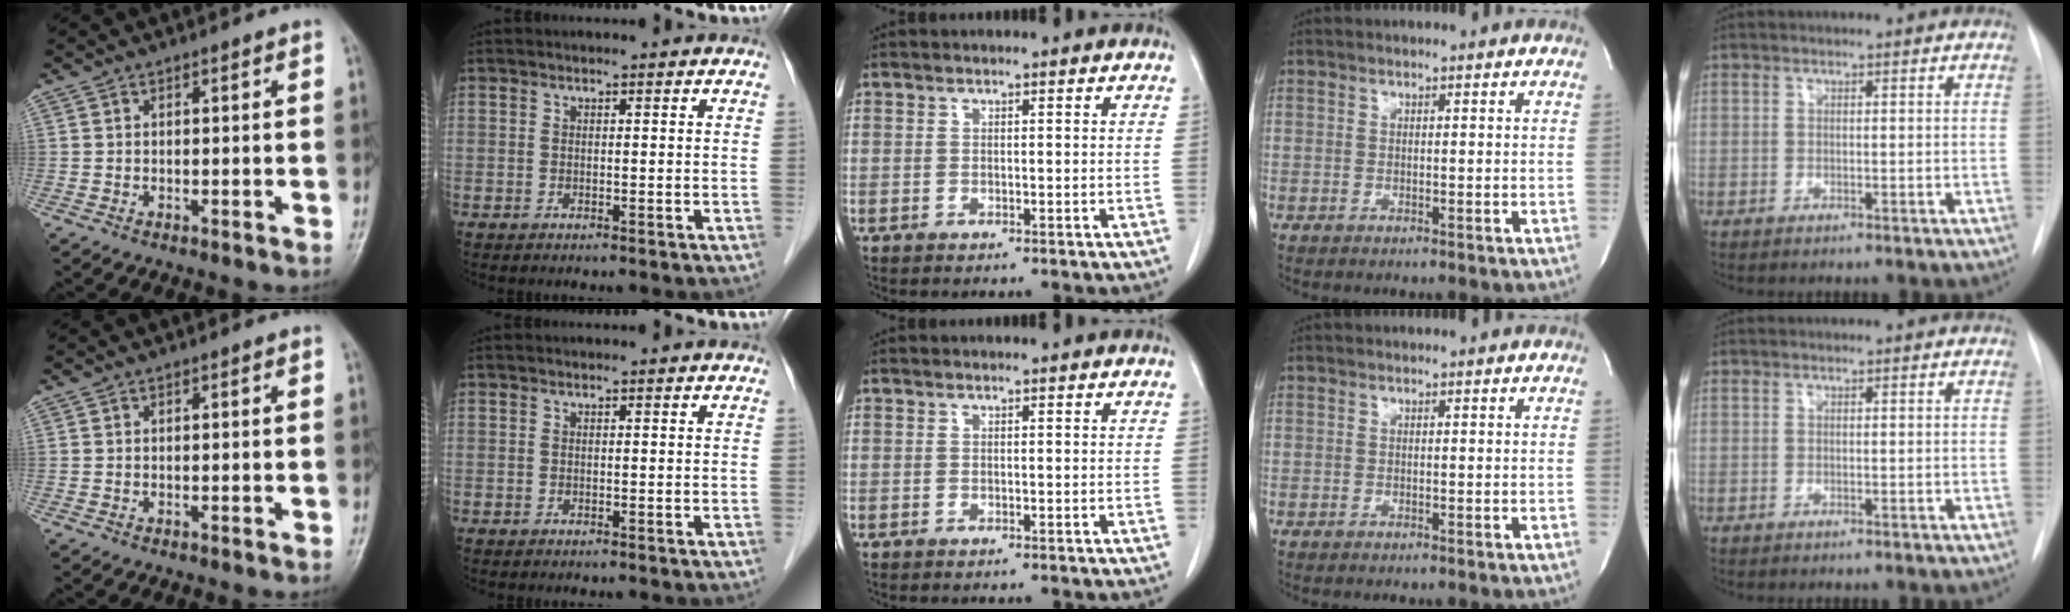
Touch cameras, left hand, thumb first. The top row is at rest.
{}